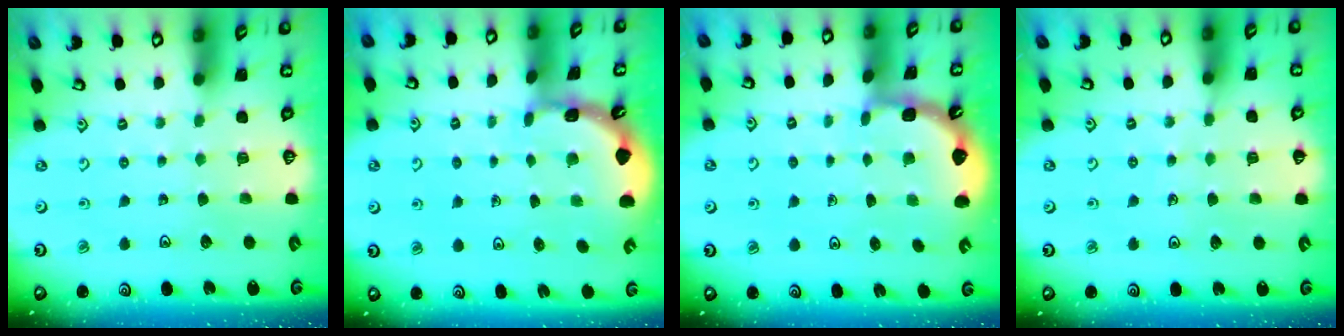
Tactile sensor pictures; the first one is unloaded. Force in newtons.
{"total": 1.6, "press": 1.6, "slide": 0.1}
{"total": 1.9, "press": 1.9, "slide": 0.2}
{"total": 4.4, "press": 4.4, "slide": 0.6}